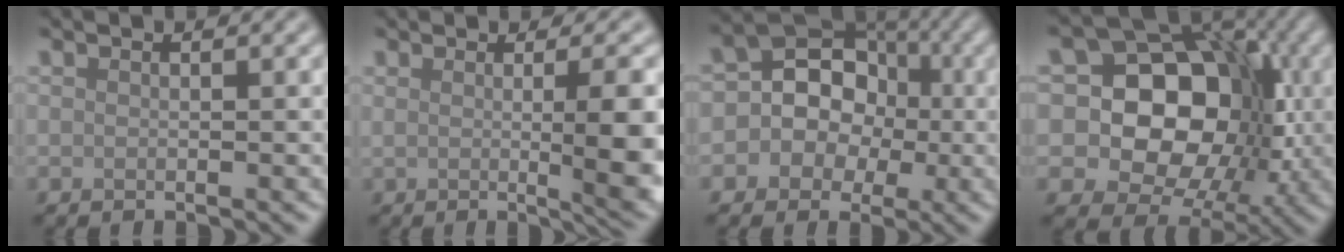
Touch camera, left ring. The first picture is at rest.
{"total": 6.9, "force": [-0.1, 1.7, 6.7], "torque": [-0.076, -0.006, 0.005]}
{"total": 10.0, "force": [-0.2, 9.0, 4.4], "torque": [-0.060, 0.049, -0.043]}
{"total": 13.9, "force": [0.5, 11.2, 8.2], "torque": [-0.102, 0.032, -0.023]}